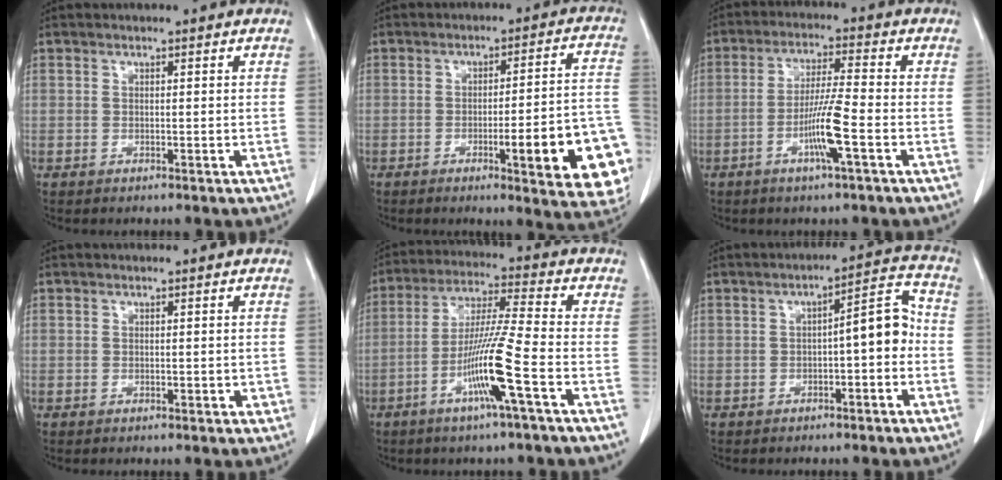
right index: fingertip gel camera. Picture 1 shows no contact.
{"total": 16.6, "force": [-5.5, 2.4, 15.5], "torque": [-0.107, 0.023, -0.056]}
{"total": 7.6, "force": [-2.8, -0.4, 7.0], "torque": [-0.137, -0.005, -0.054]}
{"total": 1.1, "force": [-0.2, 0.8, 0.8], "torque": [-0.007, 0.003, 0.001]}
{"total": 11.2, "force": [-4.5, -1.2, 10.2], "torque": [-0.199, -0.007, -0.088]}
{"total": 6.6, "force": [-1.0, 1.5, 6.3], "torque": [-0.081, 0.029, -0.017]}